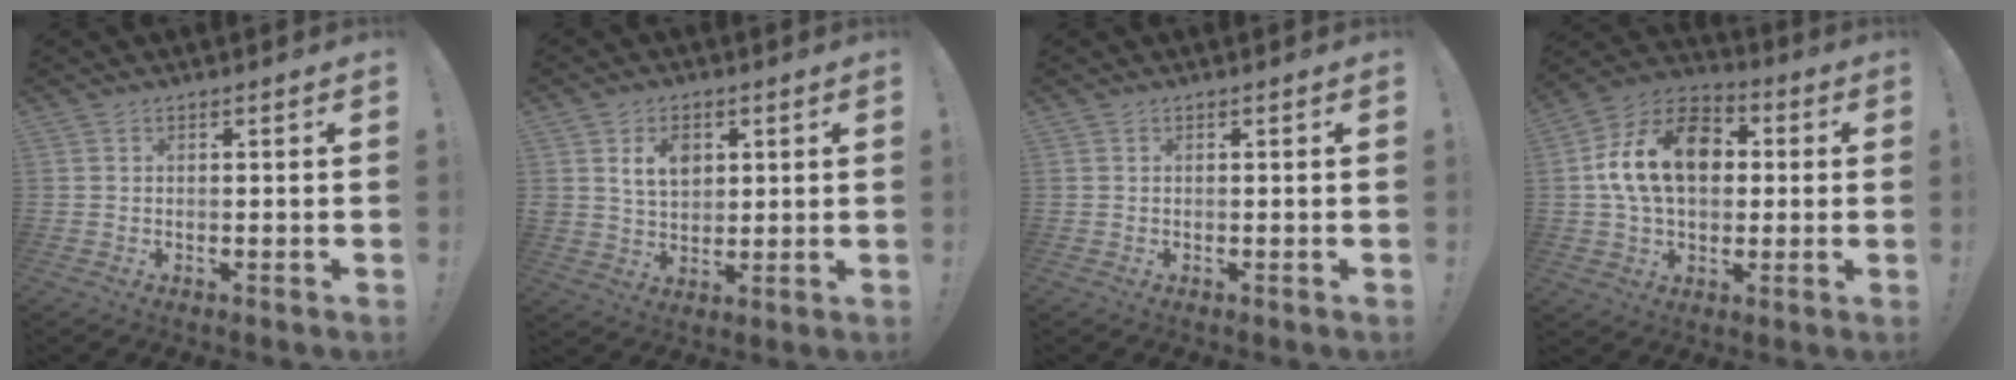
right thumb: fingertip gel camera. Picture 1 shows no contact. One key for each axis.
{"total": 8.2, "fx": 3.3, "fy": 6.2, "fz": 4.2, "tx": -0.058, "ty": -0.014, "tz": 0.062}
{"total": 0.0}
{"total": 18.9, "fx": 3.2, "fy": 13.3, "fz": 13.1, "tx": -0.209, "ty": 0.014, "tz": 0.062}